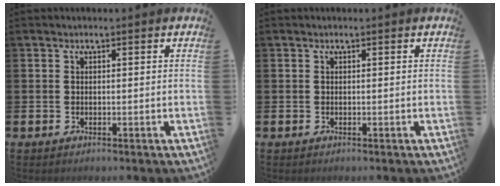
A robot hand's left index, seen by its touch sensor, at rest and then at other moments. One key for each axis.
{"total": 0.0}